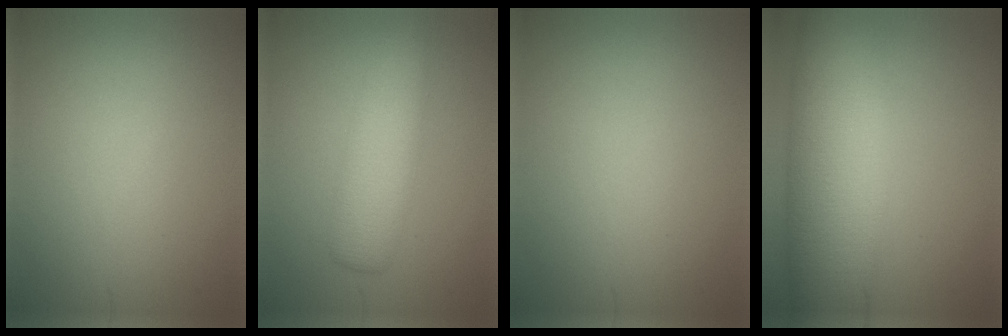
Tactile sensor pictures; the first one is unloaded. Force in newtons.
{"total": 4.5, "press": 4.5, "slide": 0.1}
{"total": 0.0}
{"total": 11.8, "press": 11.8, "slide": 1.1}